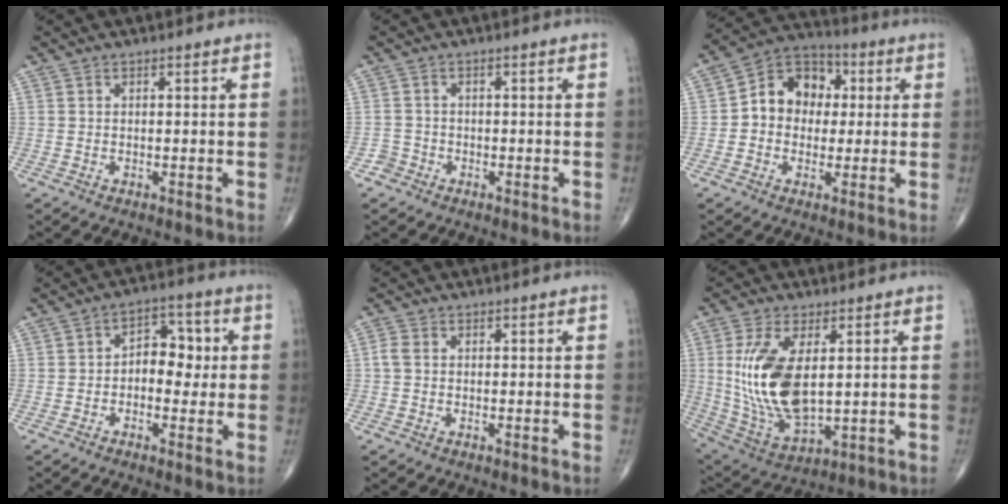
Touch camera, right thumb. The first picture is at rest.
{"total": 1.9, "force": [-1.2, 1.5, -0.3], "torque": [0.013, 0.007, -0.030]}
{"total": 11.2, "force": [1.1, 9.1, 6.4], "torque": [-0.066, 0.027, 0.004]}
{"total": 7.2, "force": [0.0, 4.9, 5.3], "torque": [-0.032, 0.022, -0.008]}
{"total": 2.0, "force": [0.1, 1.5, 1.3], "torque": [-0.030, 0.003, -0.001]}
{"total": 16.4, "force": [2.2, 8.0, 14.1], "torque": [-0.286, -0.020, 0.059]}